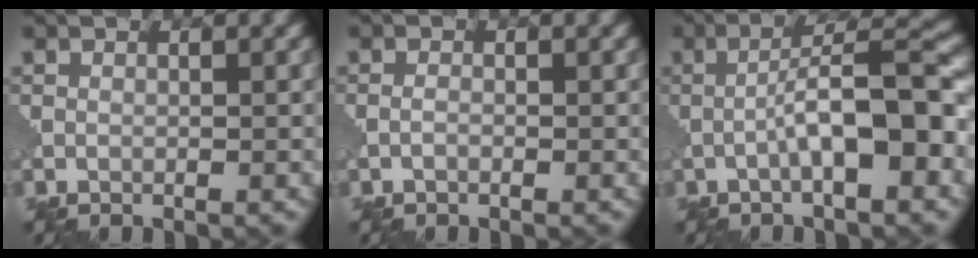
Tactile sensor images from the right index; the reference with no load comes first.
{"total": 0.6, "force": [-0.3, 0.2, 0.4], "torque": [-0.010, 0.001, -0.009]}
{"total": 7.3, "force": [-1.7, 1.6, 6.9], "torque": [-0.105, 0.020, -0.031]}